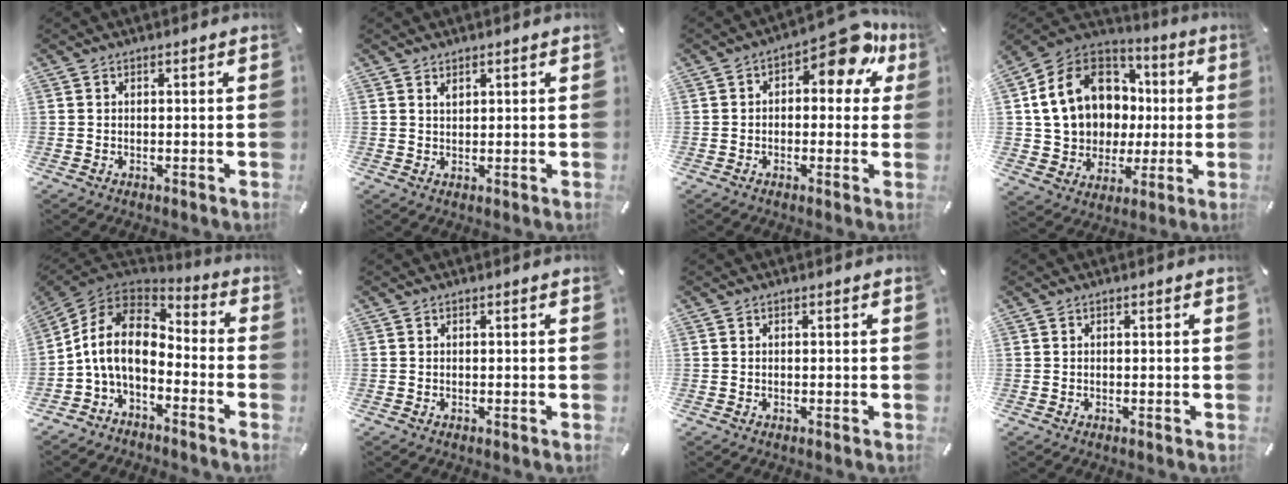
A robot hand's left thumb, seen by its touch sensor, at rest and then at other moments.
{"total": 1.3, "force": [1.0, 0.6, 0.6], "torque": [-0.013, -0.001, 0.019]}
{"total": 11.2, "force": [5.8, 5.1, 8.2], "torque": [-0.101, -0.041, 0.097]}
{"total": 17.4, "force": [3.4, 14.5, 9.0], "torque": [-0.193, -0.017, 0.079]}
{"total": 11.9, "force": [-2.6, 7.6, 8.8], "torque": [-0.189, 0.018, -0.050]}
{"total": 0.0}
{"total": 0.0}
{"total": 0.0}